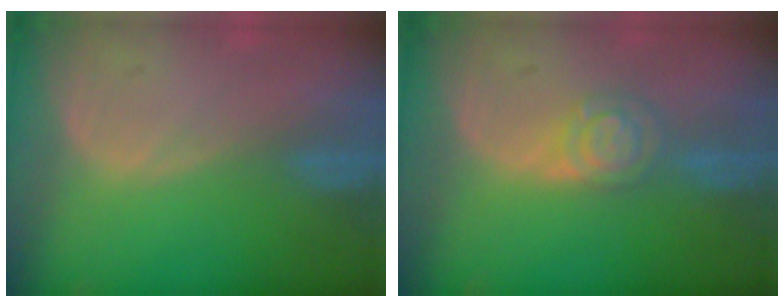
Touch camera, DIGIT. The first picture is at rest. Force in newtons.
{"total": 4.4, "press": 4.4, "slide": 0.0}